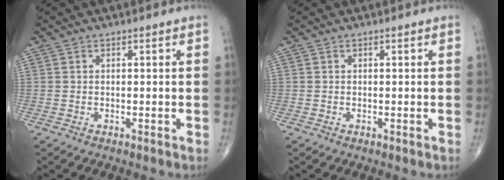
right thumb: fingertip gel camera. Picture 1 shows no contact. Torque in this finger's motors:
{"motor_torque": [-0.18, -0.07, -0.03, 0.03, 0.00]}